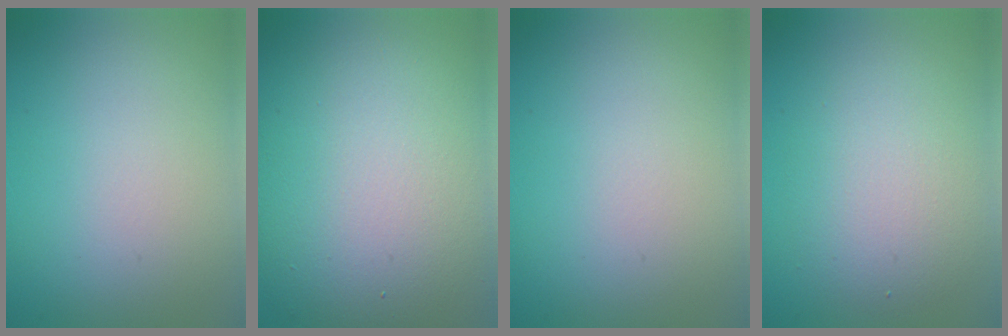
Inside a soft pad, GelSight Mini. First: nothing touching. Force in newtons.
{"total": 13.5, "press": 13.5, "slide": 0.9}
{"total": 0.0}
{"total": 4.1, "press": 4.1, "slide": 0.1}